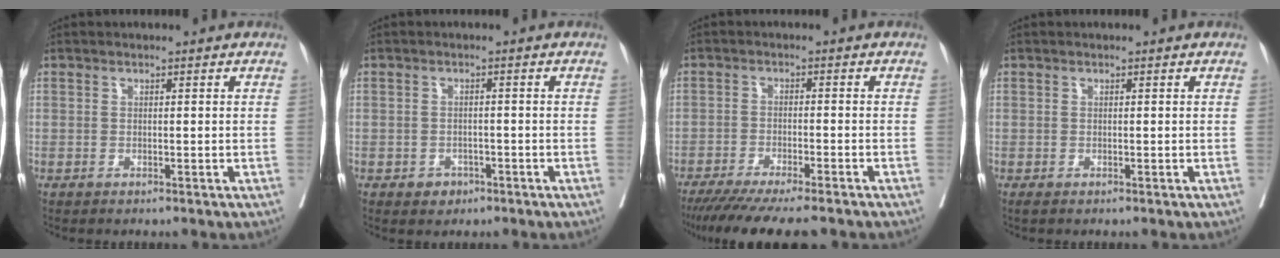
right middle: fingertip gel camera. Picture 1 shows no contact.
{"total": 2.3, "force": [-1.3, 1.7, 0.7], "torque": [-0.009, 0.005, -0.015]}
{"total": 13.0, "force": [-11.0, 1.0, 6.8], "torque": [-0.097, -0.031, -0.166]}
{"total": 0.0}